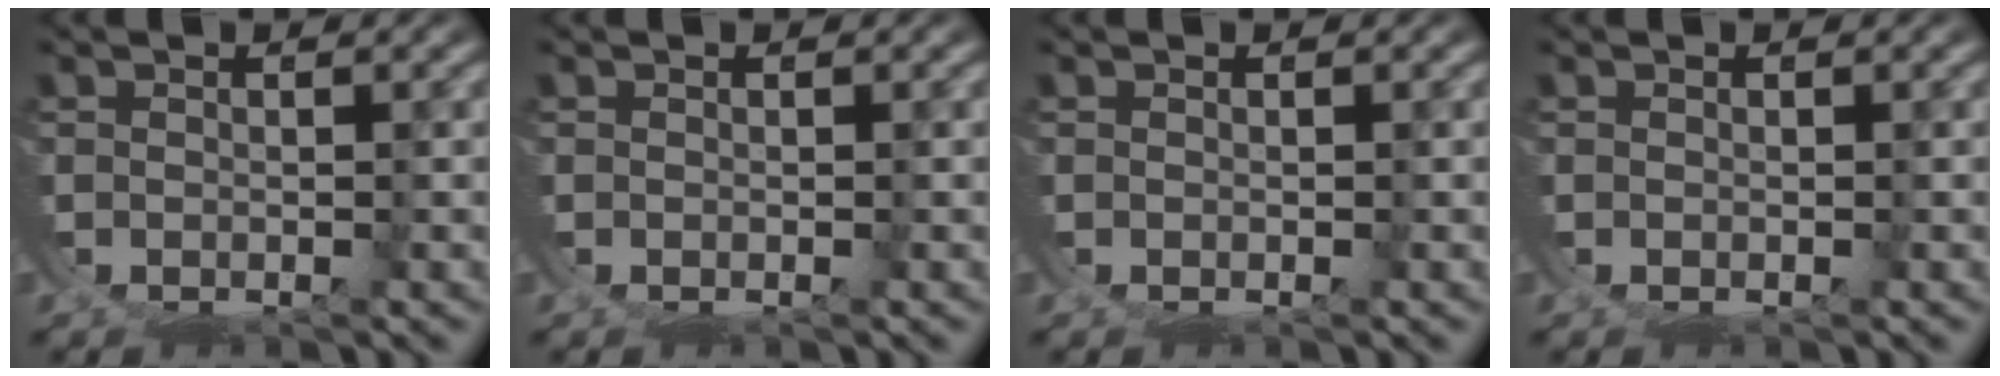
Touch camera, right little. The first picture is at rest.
{"total": 0.0}
{"total": 0.0}
{"total": 0.0}